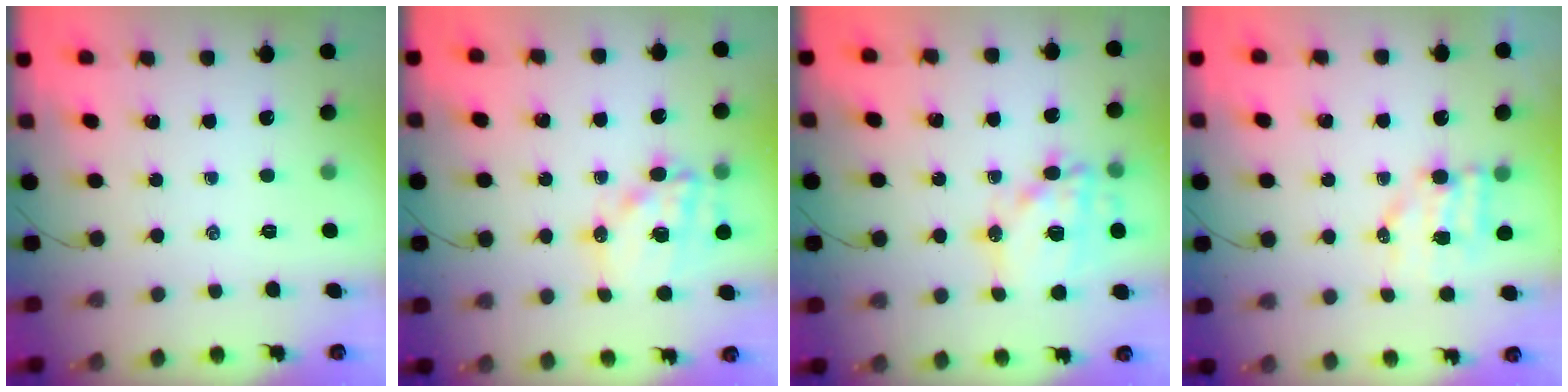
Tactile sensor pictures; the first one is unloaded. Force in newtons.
{"total": 14.1, "press": 13.8, "slide": 3.3}
{"total": 15.5, "press": 15.2, "slide": 3.0}
{"total": 6.5, "press": 6.5, "slide": 0.7}